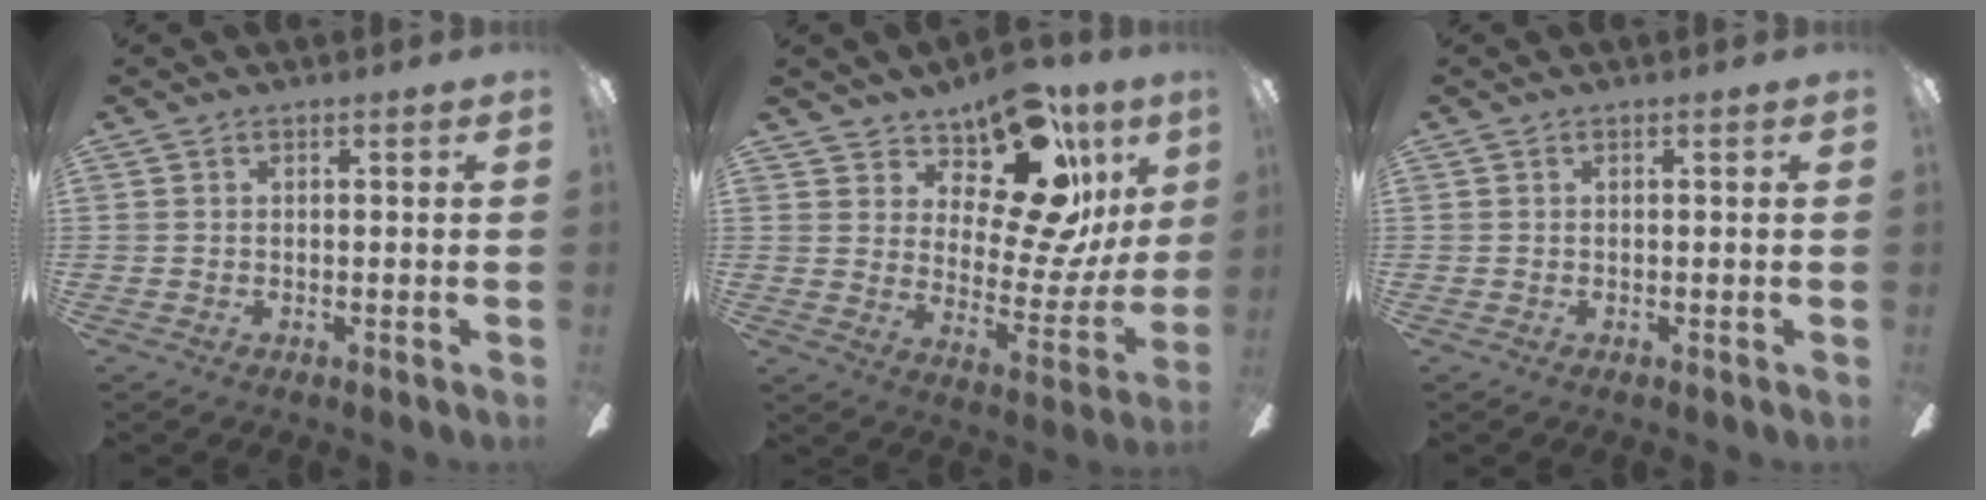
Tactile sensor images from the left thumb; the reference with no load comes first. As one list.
[{"total": 18.3, "force": [12.5, 7.8, 10.8], "torque": [-0.153, -0.101, 0.213]}, {"total": 0.0}]